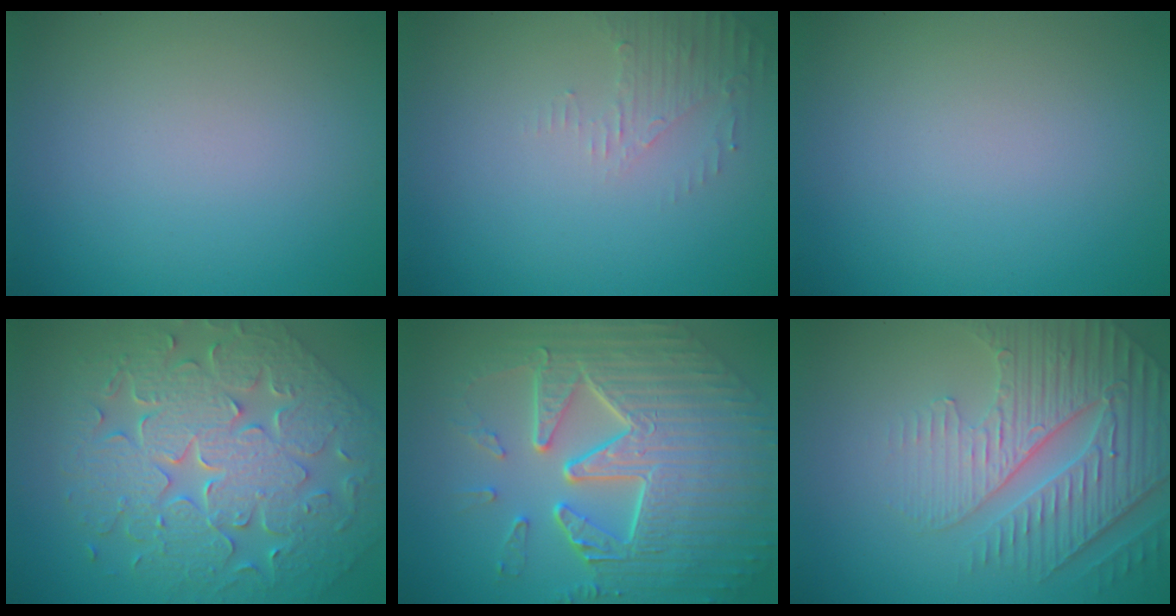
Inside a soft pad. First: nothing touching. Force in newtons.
{"total": 1.9, "press": 1.8, "slide": 0.4}
{"total": 0.0}
{"total": 9.0, "press": 7.2, "slide": 5.3}
{"total": 10.0, "press": 6.8, "slide": 7.3}
{"total": 5.7, "press": 4.9, "slide": 3.0}